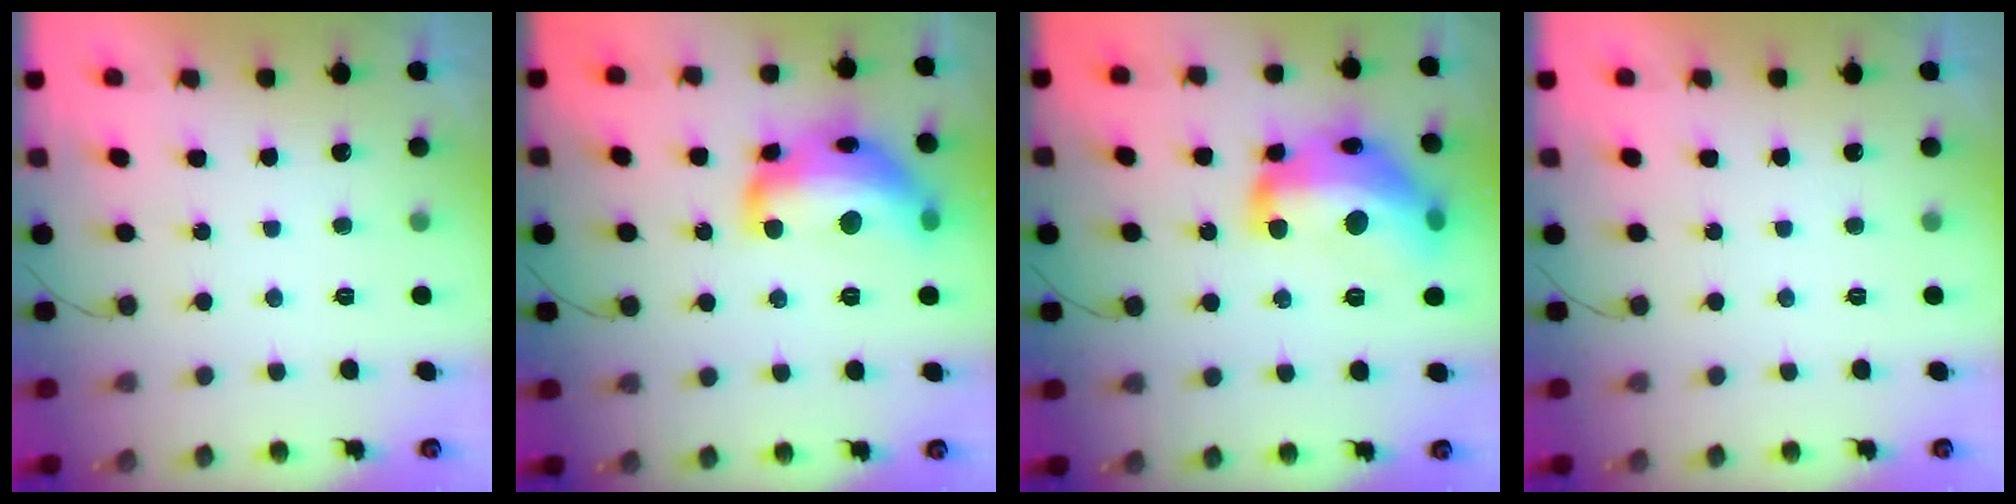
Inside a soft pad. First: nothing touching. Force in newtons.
{"total": 19.5, "press": 19.5, "slide": 1.0}
{"total": 22.0, "press": 22.0, "slide": 1.3}
{"total": 0.0}